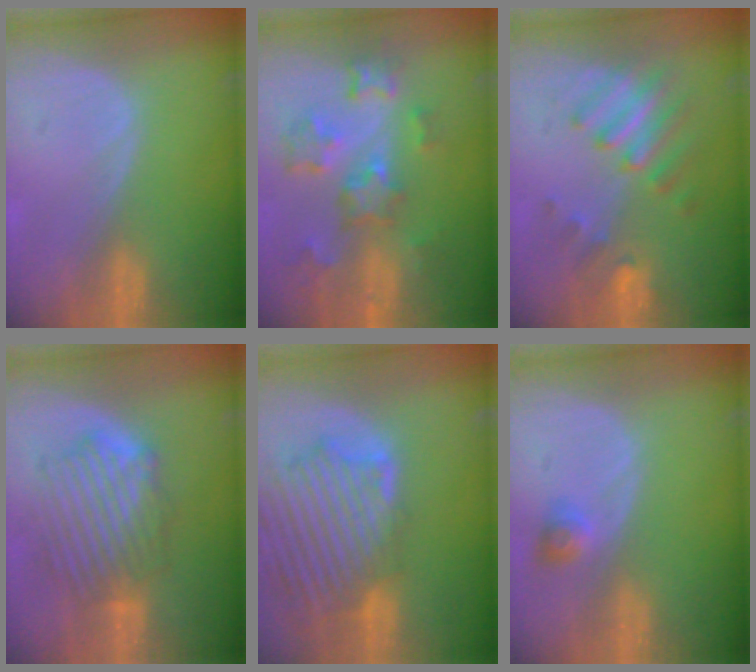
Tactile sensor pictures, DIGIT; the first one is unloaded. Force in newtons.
{"total": 9.0, "press": 7.9, "slide": 4.2}
{"total": 7.6, "press": 6.8, "slide": 3.4}
{"total": 8.4, "press": 8.1, "slide": 2.2}
{"total": 13.4, "press": 11.6, "slide": 6.6}
{"total": 2.2, "press": 2.1, "slide": 0.8}